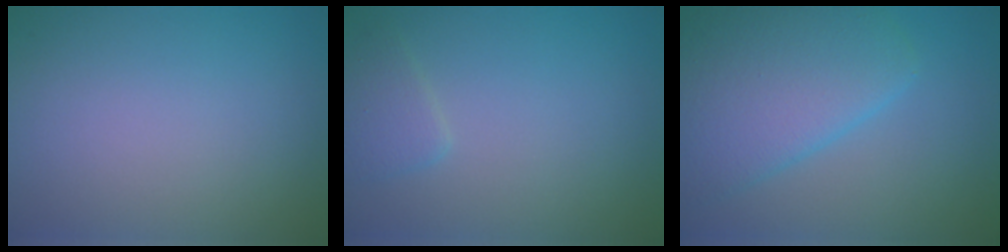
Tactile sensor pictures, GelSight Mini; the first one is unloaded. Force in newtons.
{"total": 1.5, "press": 1.5, "slide": 0.1}
{"total": 6.9, "press": 6.9, "slide": 0.2}